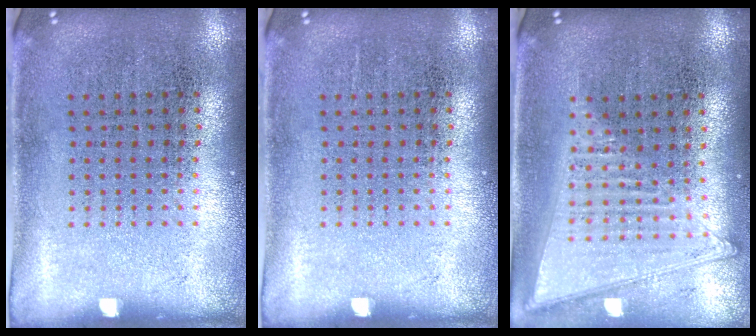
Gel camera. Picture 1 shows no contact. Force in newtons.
{"total": 0.0}
{"total": 1.4, "press": 1.3, "slide": 0.5}